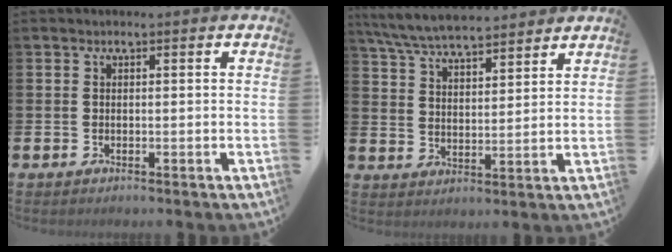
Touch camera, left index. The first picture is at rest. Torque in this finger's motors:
{"motor_torque": [0.62, -1.02, 1.06, 0.21]}